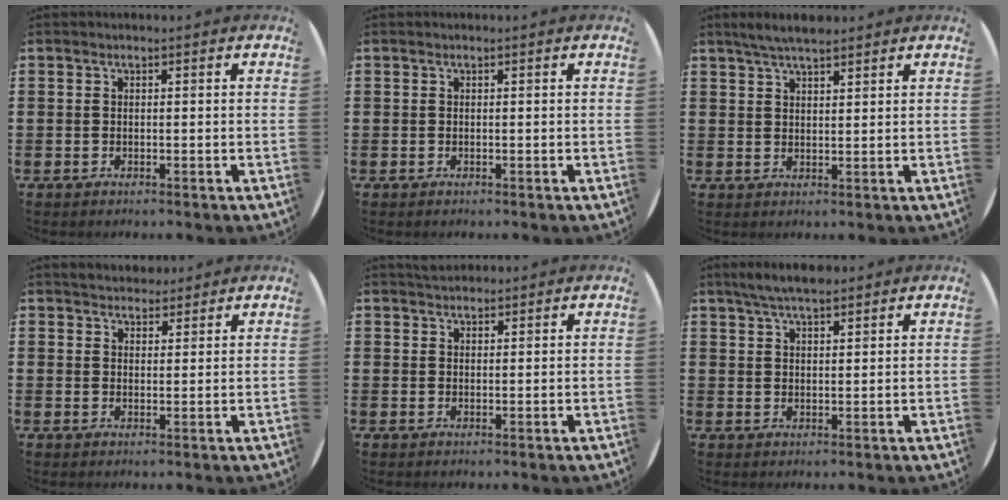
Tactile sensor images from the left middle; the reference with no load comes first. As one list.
[{"total": 0.0}, {"total": 3.8, "force": [3.4, 0.6, 1.7], "torque": [-0.040, -0.001, 0.062]}, {"total": 3.0, "force": [2.9, 0.7, 0.0], "torque": [0.001, -0.006, 0.053]}, {"total": 1.6, "force": [1.5, 0.5, 0.1], "torque": [-0.004, 0.004, 0.030]}, {"total": 4.3, "force": [3.8, 0.9, 2.0], "torque": [-0.046, -0.002, 0.068]}]